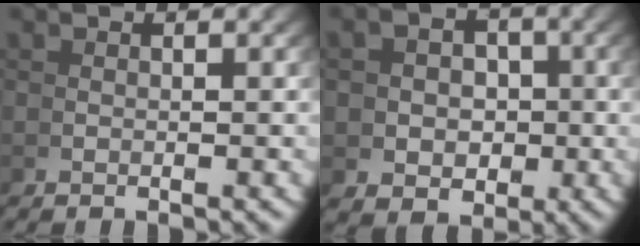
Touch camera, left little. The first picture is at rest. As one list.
[{"total": 4.5, "force": [-0.4, 3.8, 2.4], "torque": [-0.024, -0.018, 0.000]}]